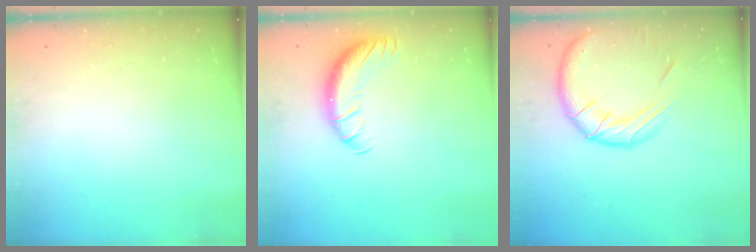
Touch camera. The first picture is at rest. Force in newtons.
{"total": 10.8, "press": 10.7, "slide": 1.8}
{"total": 15.7, "press": 15.5, "slide": 2.4}